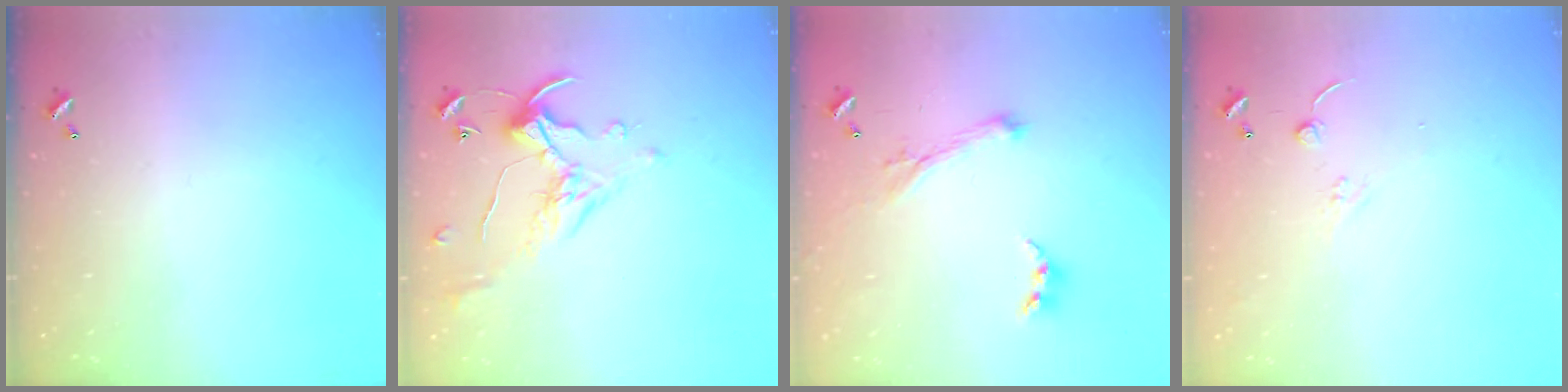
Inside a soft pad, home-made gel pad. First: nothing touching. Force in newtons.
{"total": 1.1, "press": 0.6, "slide": 0.9}
{"total": 1.1, "press": 0.6, "slide": 0.9}
{"total": 7.1, "press": 7.1, "slide": 0.6}